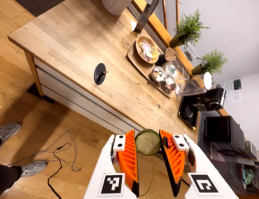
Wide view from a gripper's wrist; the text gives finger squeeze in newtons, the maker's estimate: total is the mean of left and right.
{"total": 8.2, "left": 8.9, "right": 7.6}